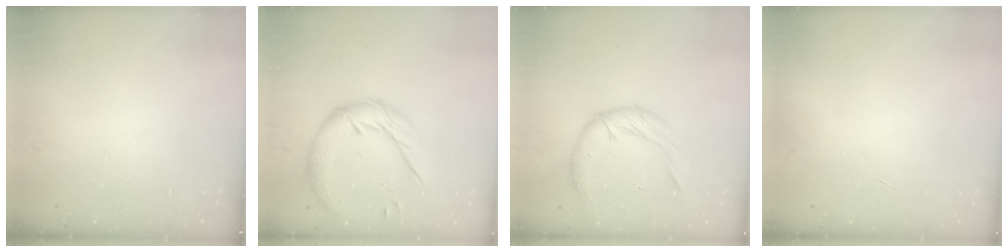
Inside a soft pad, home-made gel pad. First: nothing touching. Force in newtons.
{"total": 15.4, "press": 15.4, "slide": 1.3}
{"total": 12.8, "press": 12.8, "slide": 1.5}
{"total": 0.0}